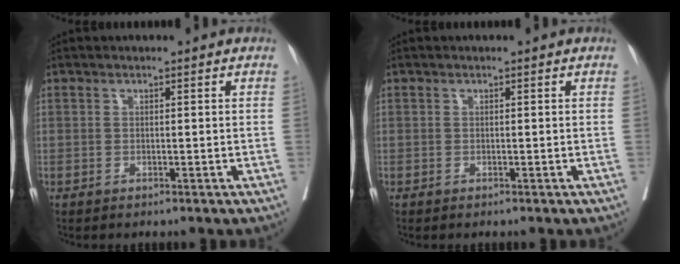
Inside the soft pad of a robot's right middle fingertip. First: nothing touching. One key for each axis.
{"total": 0.0}